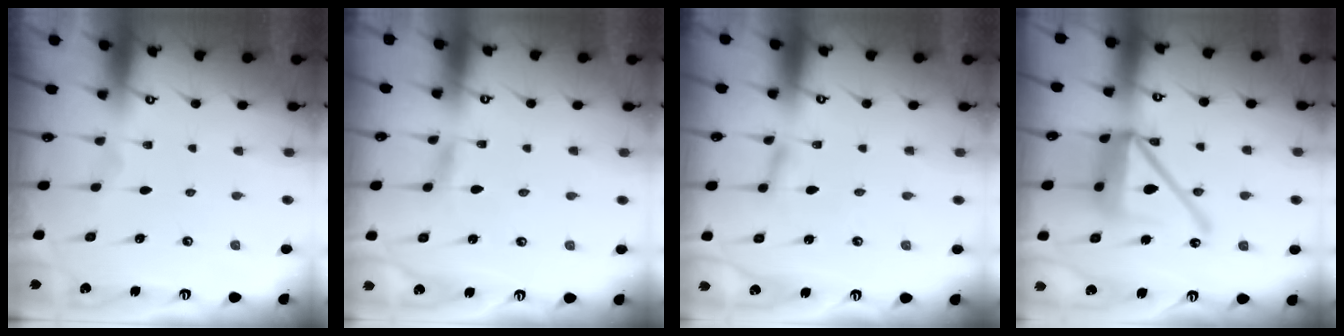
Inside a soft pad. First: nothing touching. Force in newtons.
{"total": 1.6, "press": 1.6, "slide": 0.2}
{"total": 2.7, "press": 2.7, "slide": 0.2}
{"total": 17.7, "press": 17.5, "slide": 2.3}